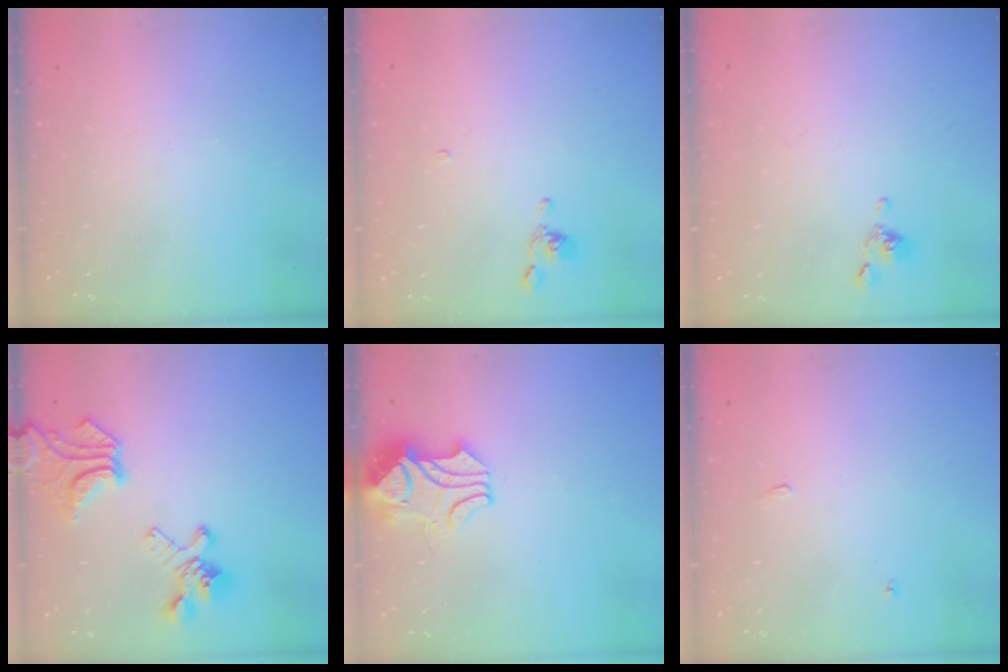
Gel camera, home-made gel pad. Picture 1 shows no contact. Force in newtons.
{"total": 1.1, "press": 1.1, "slide": 0.3}
{"total": 2.5, "press": 2.5, "slide": 0.2}
{"total": 11.4, "press": 11.0, "slide": 2.8}
{"total": 4.3, "press": 4.1, "slide": 1.3}
{"total": 1.8, "press": 1.8, "slide": 0.3}